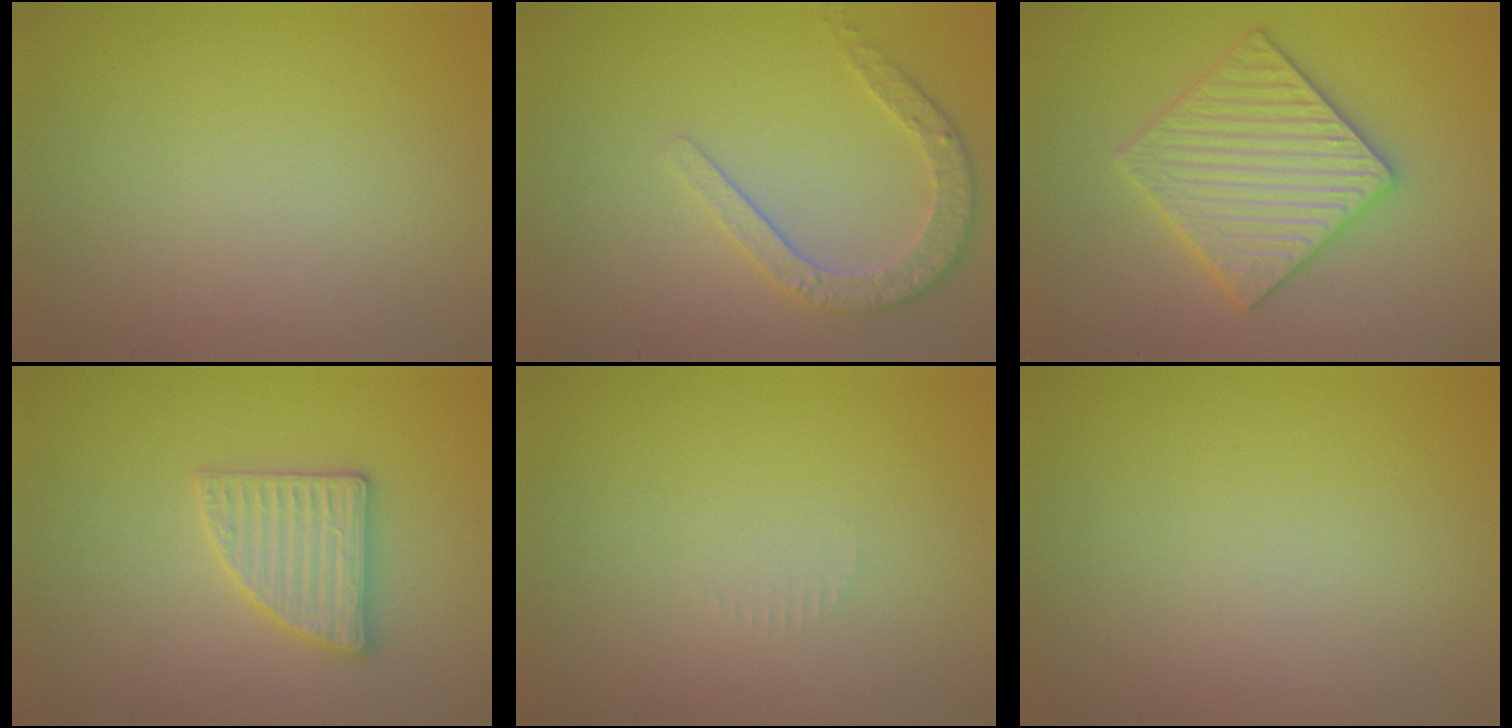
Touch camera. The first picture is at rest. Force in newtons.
{"total": 3.5, "press": 2.9, "slide": 2.0}
{"total": 5.9, "press": 5.8, "slide": 1.0}
{"total": 2.9, "press": 2.8, "slide": 0.5}
{"total": 0.7, "press": 0.6, "slide": 0.1}
{"total": 0.0}